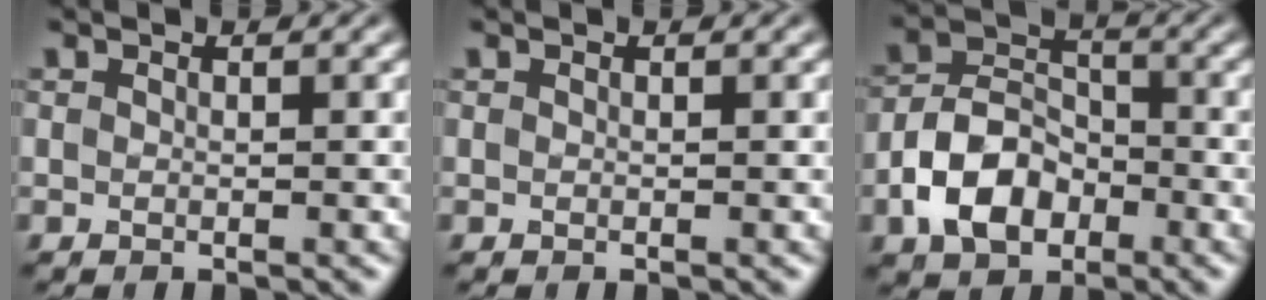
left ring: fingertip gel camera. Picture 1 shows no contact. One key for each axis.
{"total": 0.0}
{"total": 5.9, "fx": -2.6, "fy": 4.0, "fz": 3.5, "tx": -0.062, "ty": 0.003, "tz": -0.053}